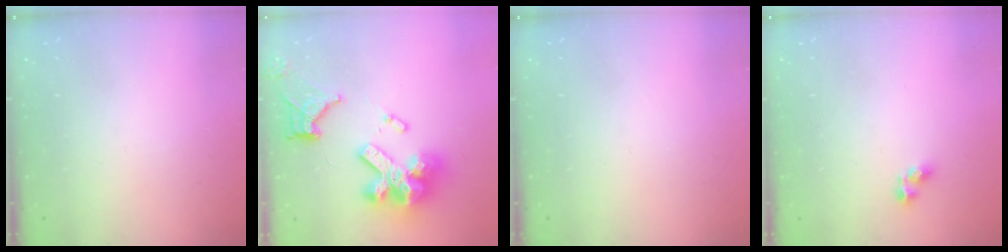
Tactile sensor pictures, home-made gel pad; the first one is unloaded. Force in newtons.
{"total": 19.6, "press": 18.8, "slide": 5.5}
{"total": 0.0}
{"total": 5.2, "press": 5.2, "slide": 0.7}